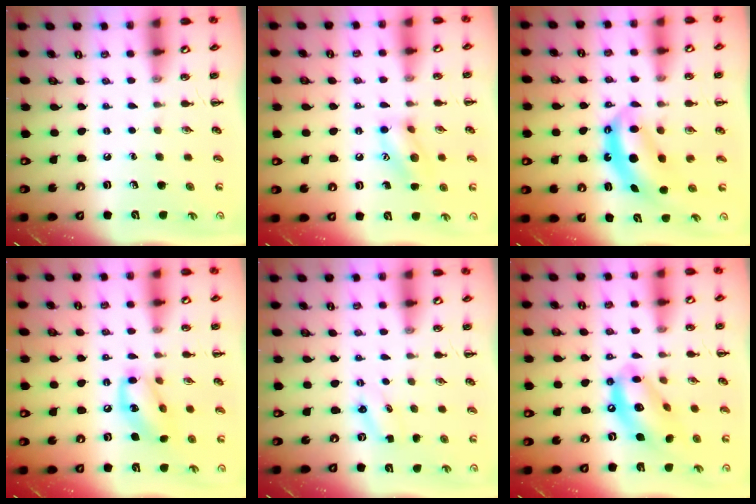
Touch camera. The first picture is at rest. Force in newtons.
{"total": 11.1, "press": 11.0, "slide": 1.0}
{"total": 6.7, "press": 6.6, "slide": 1.1}
{"total": 12.7, "press": 12.5, "slide": 2.2}
{"total": 2.2, "press": 2.1, "slide": 0.6}
{"total": 13.8, "press": 13.3, "slide": 3.7}